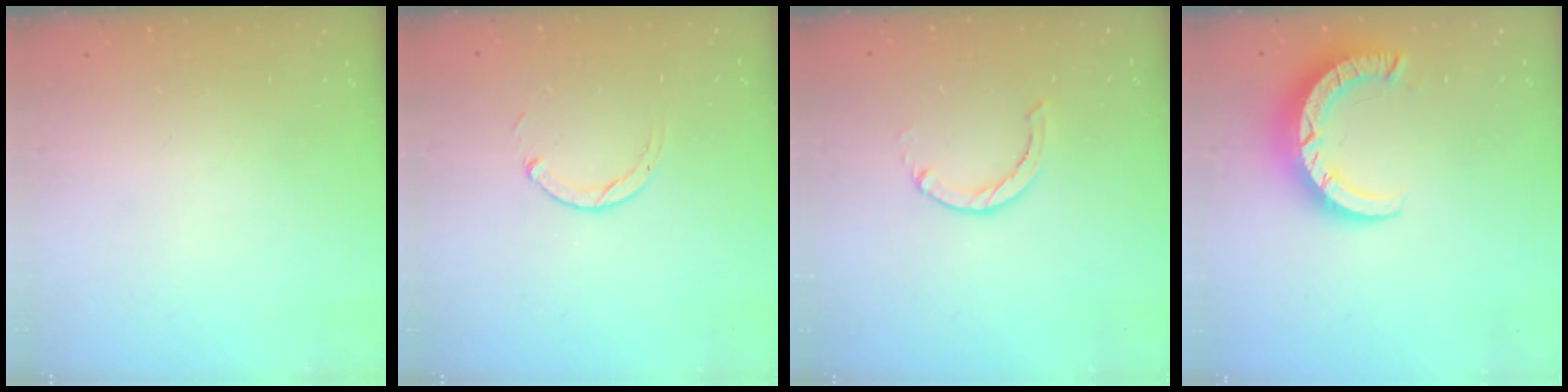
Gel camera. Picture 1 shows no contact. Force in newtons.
{"total": 2.9, "press": 2.9, "slide": 0.4}
{"total": 0.0}
{"total": 8.9, "press": 8.8, "slide": 1.1}